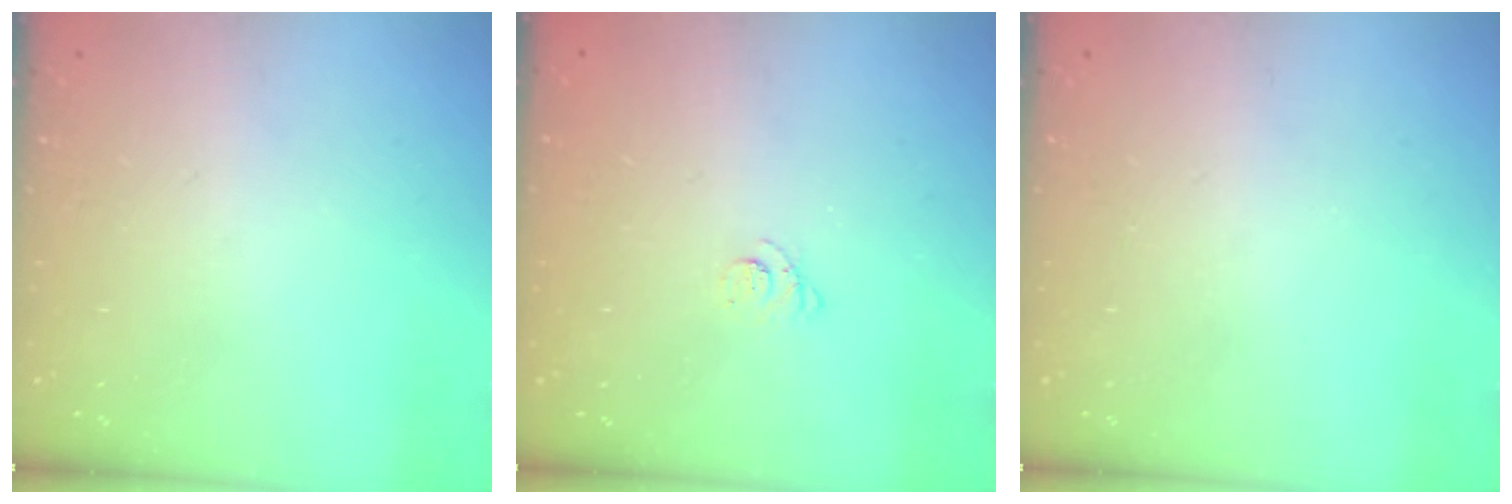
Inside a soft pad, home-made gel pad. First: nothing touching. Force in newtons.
{"total": 2.4, "press": 2.4, "slide": 0.3}
{"total": 0.0}